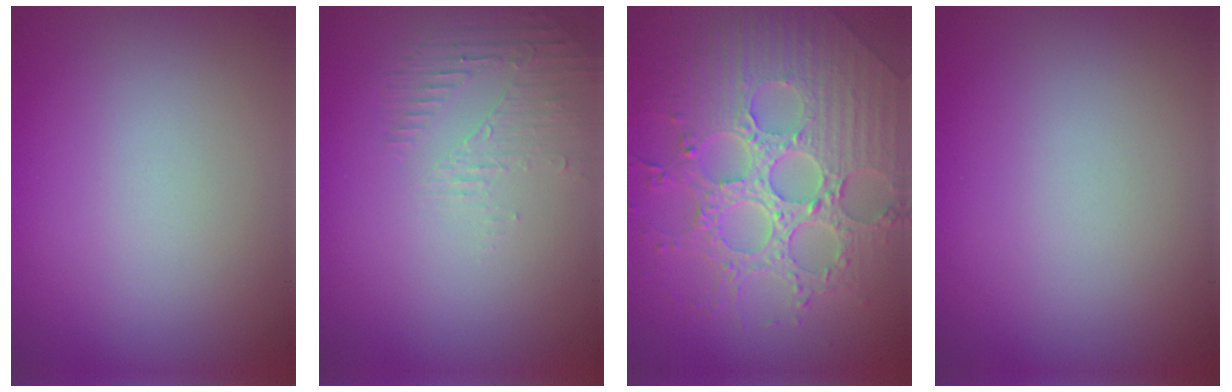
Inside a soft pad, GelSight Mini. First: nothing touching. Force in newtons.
{"total": 1.7, "press": 0.6, "slide": 1.6}
{"total": 8.4, "press": 6.2, "slide": 5.7}
{"total": 0.0}